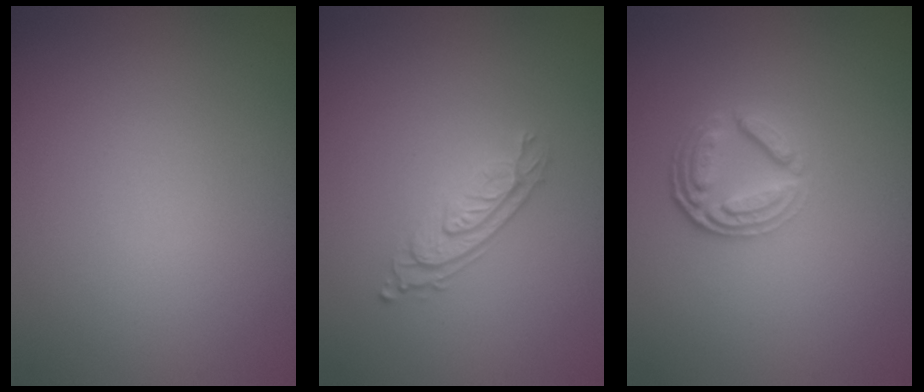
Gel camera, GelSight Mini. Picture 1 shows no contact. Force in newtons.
{"total": 2.8, "press": 2.0, "slide": 1.8}
{"total": 3.6, "press": 2.8, "slide": 2.3}